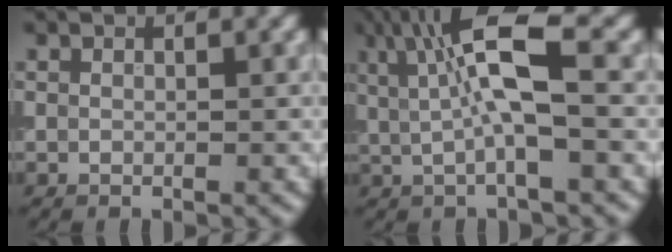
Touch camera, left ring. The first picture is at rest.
{"total": 6.9, "force": [1.5, 1.6, 6.5], "torque": [-0.122, 0.006, 0.024]}